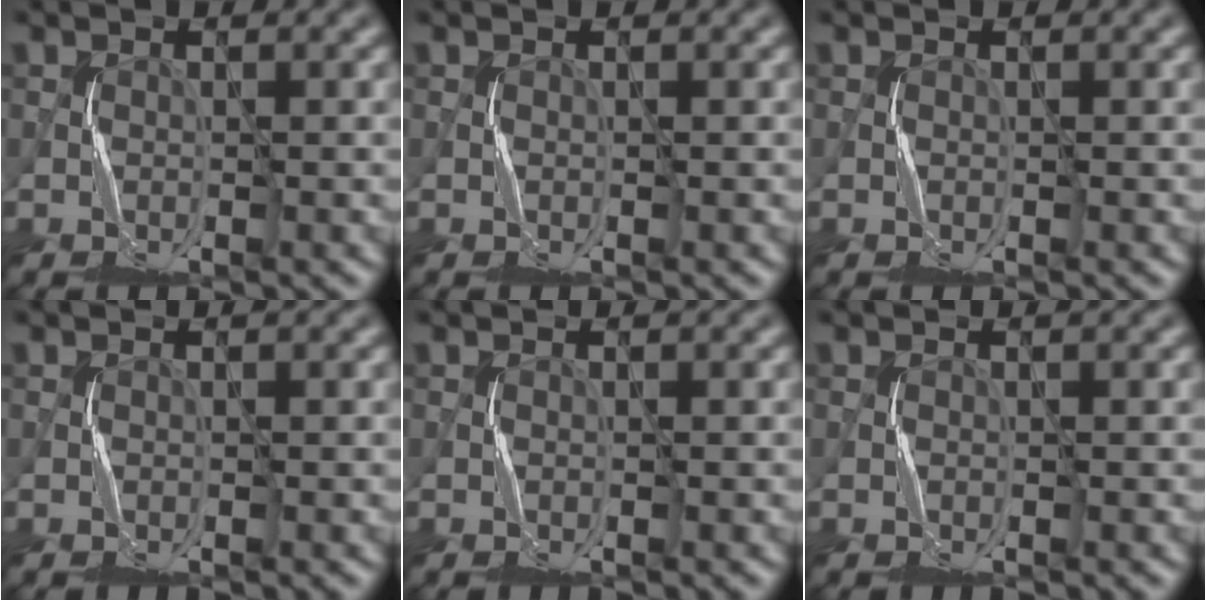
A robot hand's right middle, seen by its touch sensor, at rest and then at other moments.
{"total": 0.0}
{"total": 0.0}
{"total": 0.0}
{"total": 0.0}
{"total": 0.0}